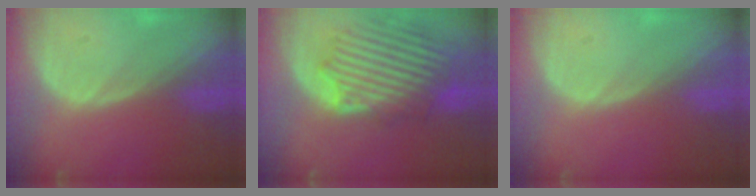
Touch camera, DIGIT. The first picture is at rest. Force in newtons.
{"total": 10.3, "press": 10.0, "slide": 2.3}
{"total": 0.0}